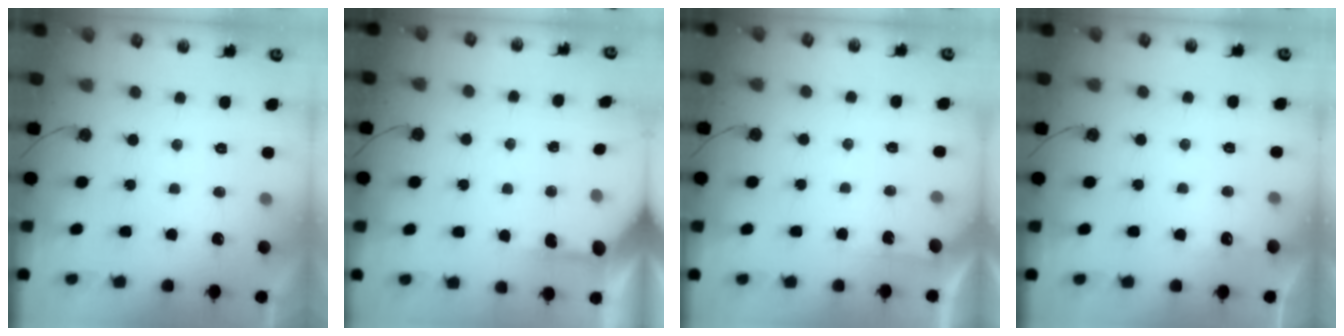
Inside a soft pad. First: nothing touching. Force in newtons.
{"total": 4.9, "press": 4.9, "slide": 0.3}
{"total": 2.8, "press": 2.8, "slide": 0.3}
{"total": 3.2, "press": 3.2, "slide": 0.5}